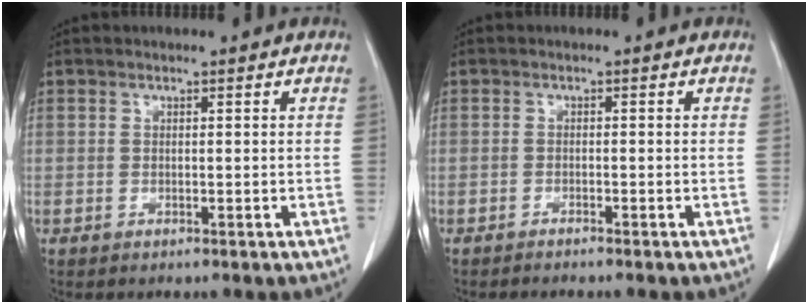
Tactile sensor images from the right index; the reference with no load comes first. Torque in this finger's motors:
{"motor_torque": [0.01, 0.02, -0.06, 0.01]}